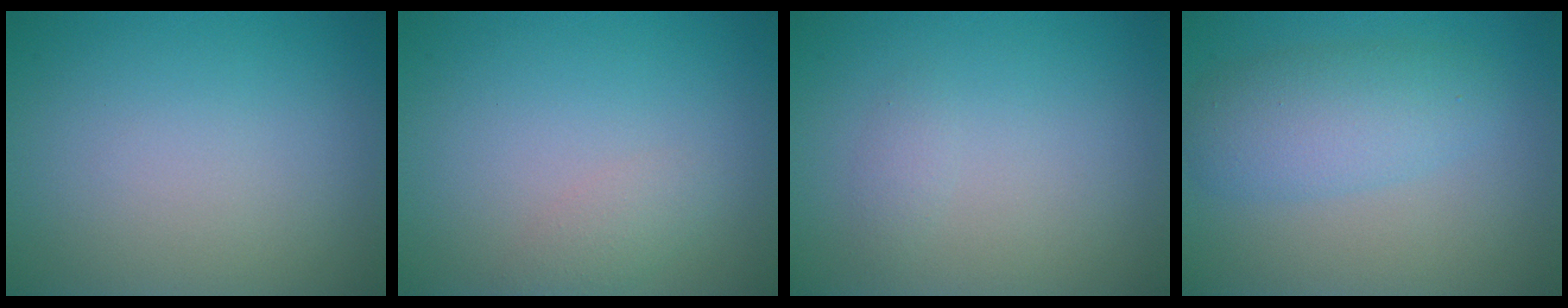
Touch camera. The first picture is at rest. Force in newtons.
{"total": 1.4, "press": 1.4, "slide": 0.1}
{"total": 0.8, "press": 0.8, "slide": 0.1}
{"total": 4.1, "press": 4.1, "slide": 0.2}